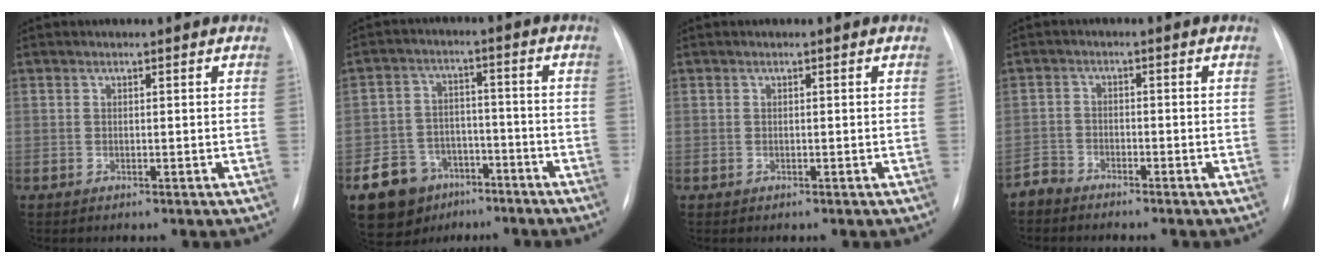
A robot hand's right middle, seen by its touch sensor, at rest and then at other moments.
{"total": 10.1, "force": [-5.9, 7.6, 2.9], "torque": [-0.063, 0.018, -0.089]}
{"total": 0.0}
{"total": 2.7, "force": [-2.5, 0.7, -0.6], "torque": [0.013, -0.005, -0.051]}